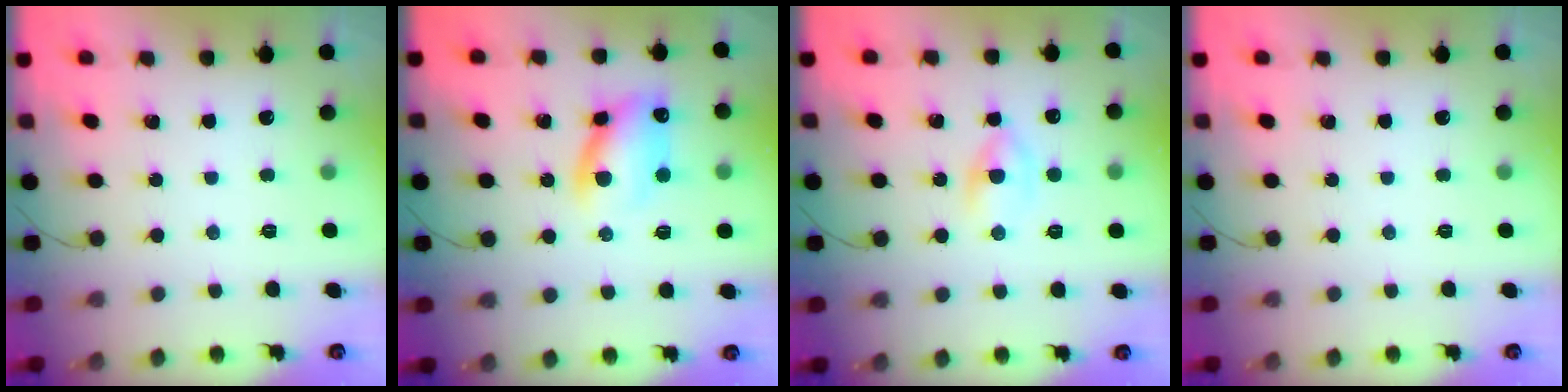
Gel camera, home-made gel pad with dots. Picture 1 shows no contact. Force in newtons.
{"total": 11.0, "press": 10.9, "slide": 1.4}
{"total": 2.6, "press": 2.3, "slide": 1.3}
{"total": 0.0}